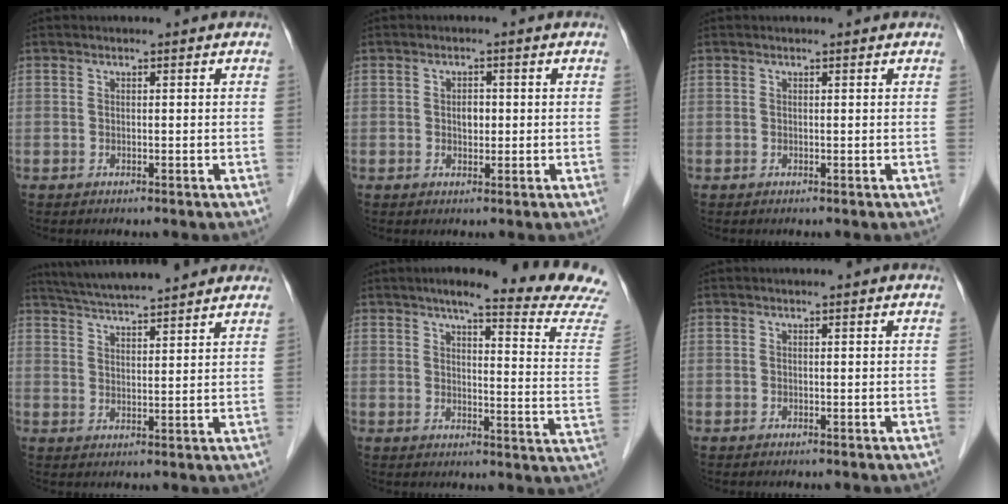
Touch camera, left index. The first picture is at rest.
{"total": 1.8, "force": [-0.5, 1.2, 1.3], "torque": [-0.021, -0.005, -0.007]}
{"total": 0.0}
{"total": 14.4, "force": [12.8, 1.3, 6.3], "torque": [-0.108, 0.028, 0.187]}
{"total": 17.4, "force": [15.8, -0.7, 7.3], "torque": [-0.093, -0.080, 0.173]}
{"total": 0.0}